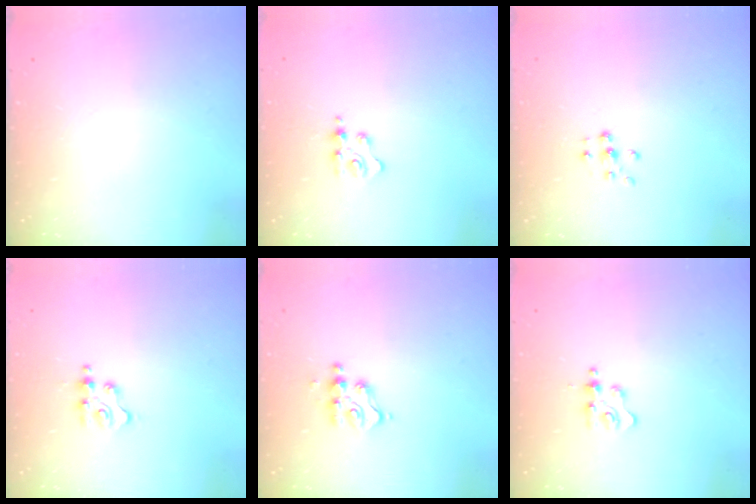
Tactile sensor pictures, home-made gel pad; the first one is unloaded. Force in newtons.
{"total": 2.1, "press": 2.1, "slide": 0.3}
{"total": 6.6, "press": 6.6, "slide": 0.5}
{"total": 3.5, "press": 3.5, "slide": 0.4}
{"total": 4.6, "press": 4.6, "slide": 0.3}
{"total": 3.2, "press": 3.2, "slide": 0.5}